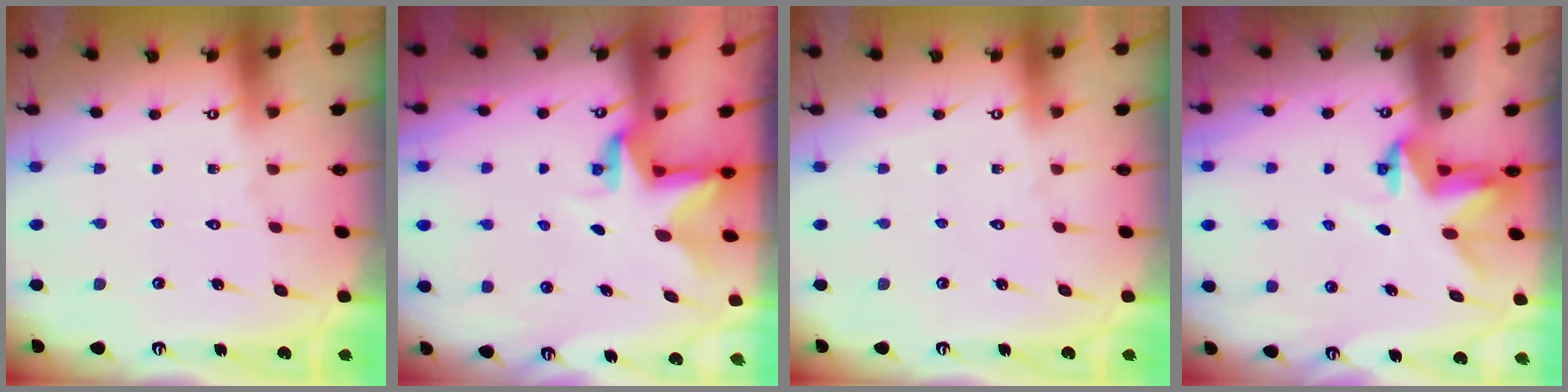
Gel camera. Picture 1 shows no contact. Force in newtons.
{"total": 3.0, "press": 3.0, "slide": 0.2}
{"total": 0.0}
{"total": 3.0, "press": 3.0, "slide": 0.0}